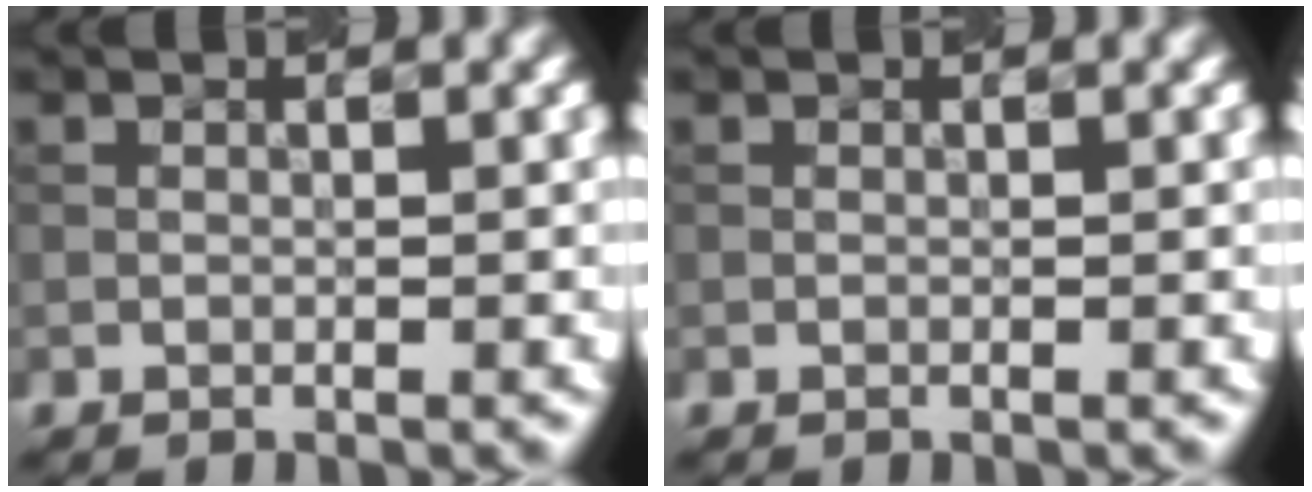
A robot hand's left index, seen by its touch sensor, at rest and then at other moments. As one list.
[{"total": 0.0}]